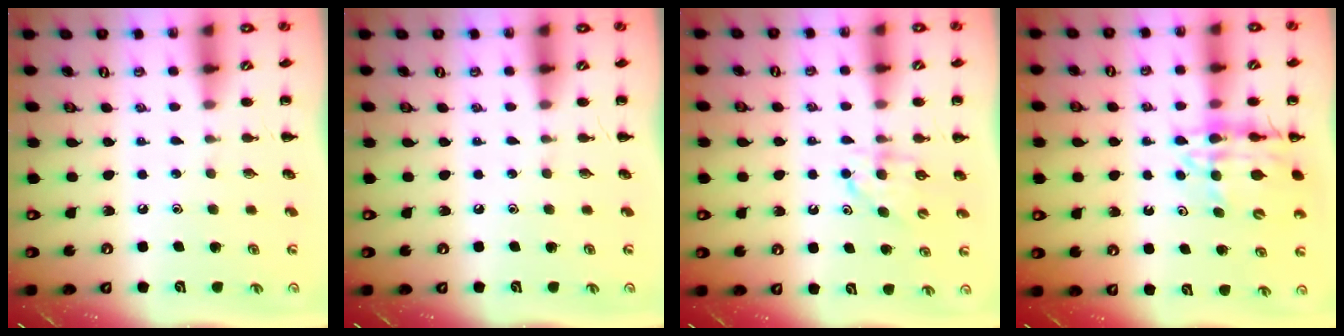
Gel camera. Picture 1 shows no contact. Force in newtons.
{"total": 0.0}
{"total": 5.0, "press": 4.8, "slide": 1.4}
{"total": 13.5, "press": 13.1, "slide": 3.4}